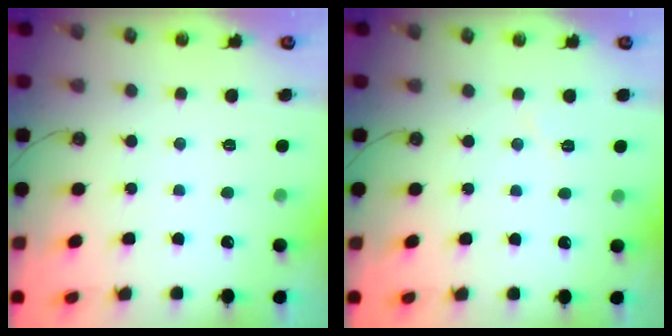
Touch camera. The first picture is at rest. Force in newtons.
{"total": 3.4, "press": 2.9, "slide": 1.8}